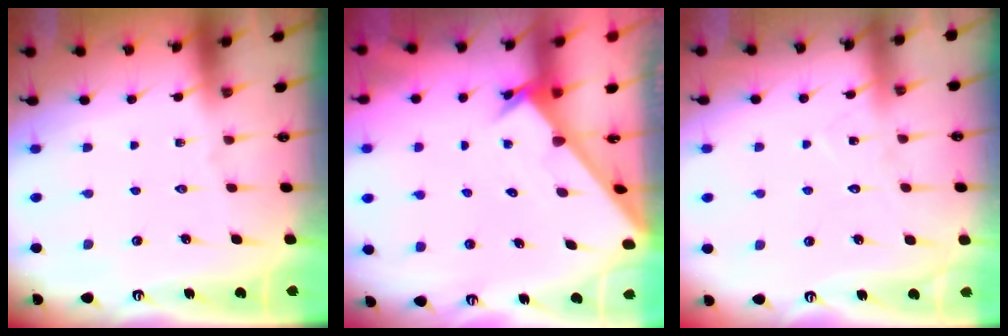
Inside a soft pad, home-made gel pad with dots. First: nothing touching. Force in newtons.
{"total": 2.3, "press": 2.3, "slide": 0.2}
{"total": 8.1, "press": 8.1, "slide": 0.4}